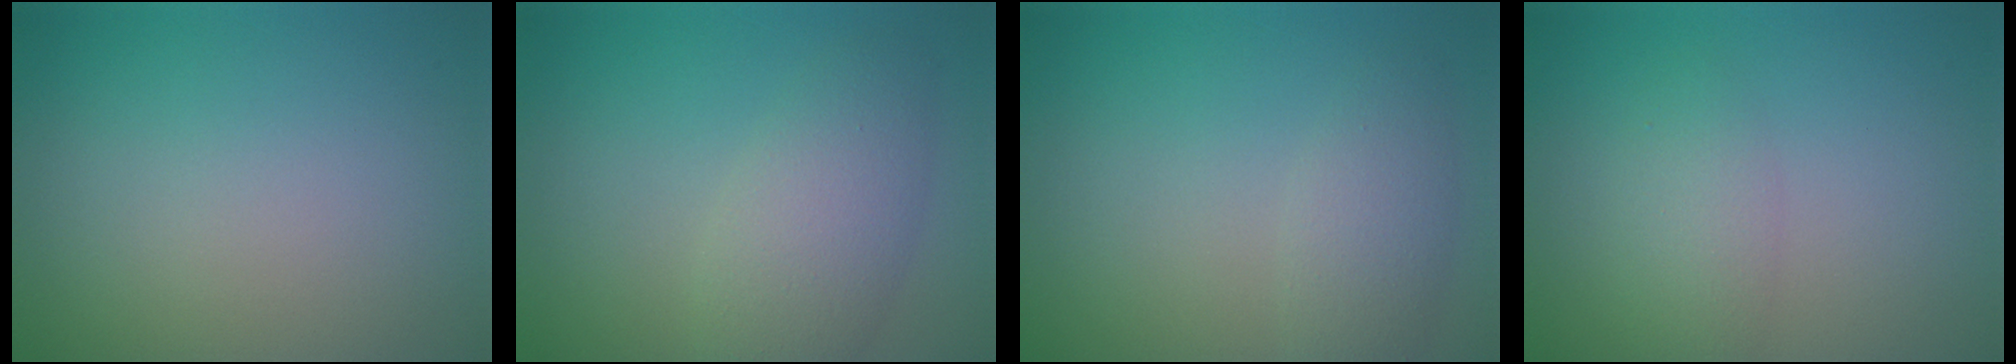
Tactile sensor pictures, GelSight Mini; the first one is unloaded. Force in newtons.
{"total": 4.3, "press": 4.3, "slide": 0.0}
{"total": 2.4, "press": 2.4, "slide": 0.1}
{"total": 2.3, "press": 2.3, "slide": 0.1}